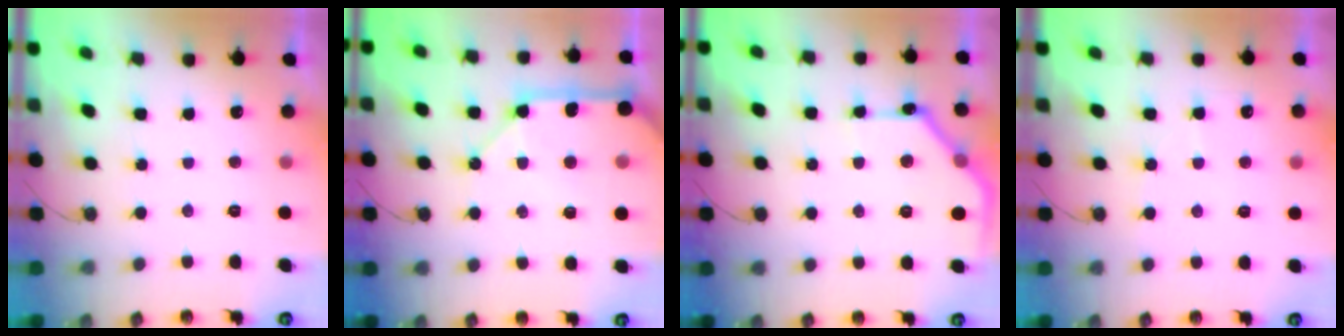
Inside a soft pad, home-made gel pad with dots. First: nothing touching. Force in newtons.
{"total": 14.4, "press": 14.3, "slide": 2.1}
{"total": 15.7, "press": 15.7, "slide": 0.3}
{"total": 6.9, "press": 6.8, "slide": 0.7}